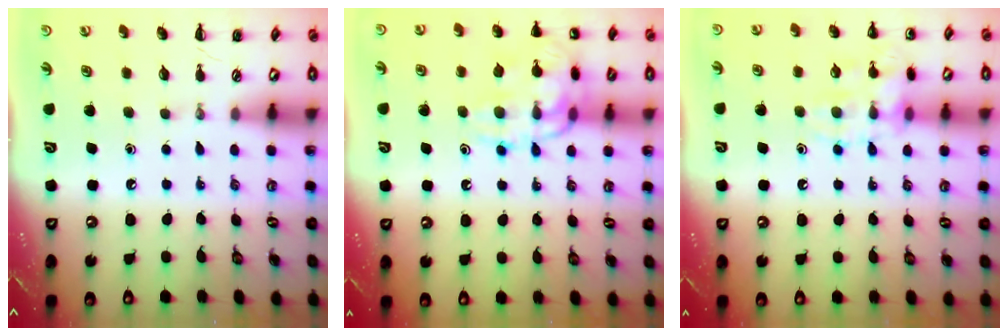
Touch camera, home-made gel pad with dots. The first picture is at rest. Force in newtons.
{"total": 15.1, "press": 15.0, "slide": 1.6}
{"total": 12.5, "press": 12.5, "slide": 0.9}